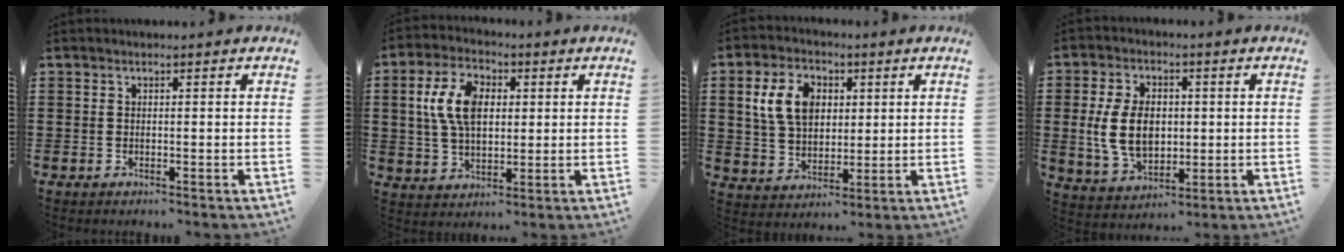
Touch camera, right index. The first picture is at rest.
{"total": 8.9, "force": [1.6, 5.4, 6.9], "torque": [-0.164, 0.015, 0.022]}
{"total": 8.4, "force": [2.3, 6.0, 5.4], "torque": [-0.130, 0.014, 0.037]}
{"total": 9.2, "force": [0.4, 6.1, 6.9], "torque": [-0.160, 0.005, 0.002]}